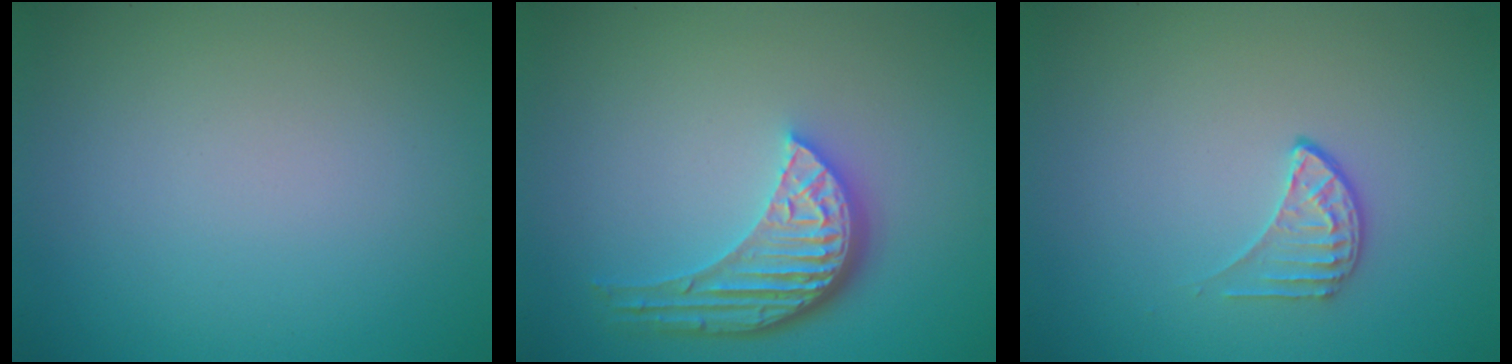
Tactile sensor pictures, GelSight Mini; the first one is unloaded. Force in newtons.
{"total": 5.2, "press": 3.9, "slide": 3.5}
{"total": 1.6, "press": 1.0, "slide": 1.2}